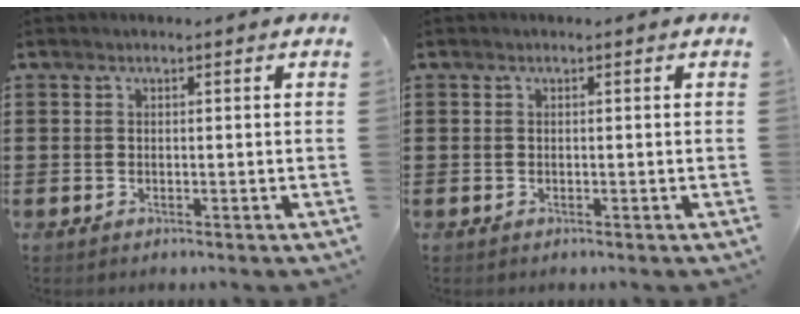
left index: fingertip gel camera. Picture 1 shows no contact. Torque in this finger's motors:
{"motor_torque": [0.05, -0.04, 0.00, 0.00]}